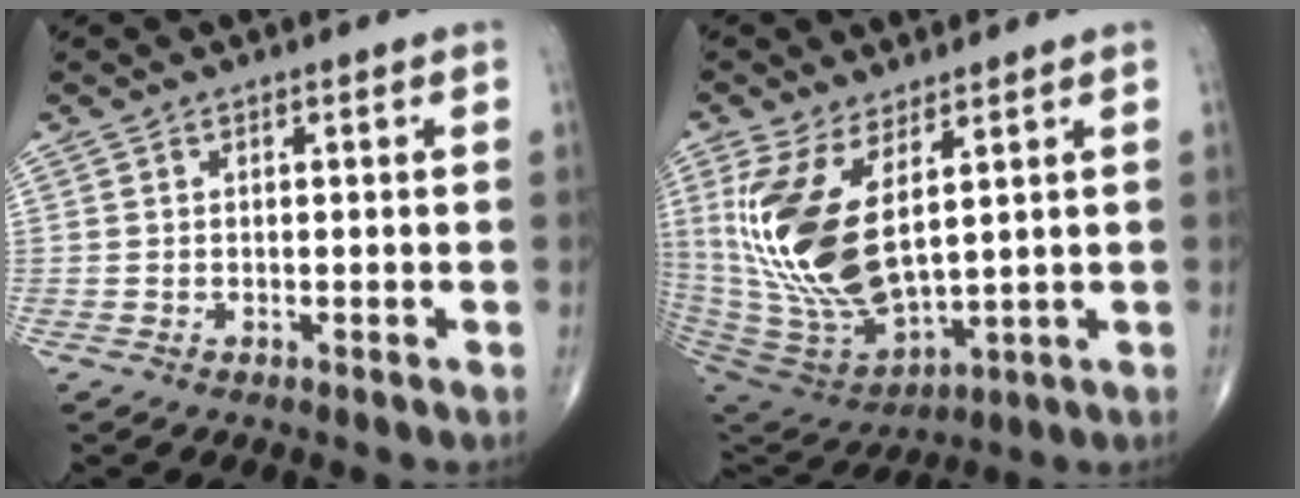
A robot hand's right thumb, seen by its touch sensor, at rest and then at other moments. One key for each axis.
{"total": 17.8, "fx": 5.1, "fy": 8.1, "fz": 15.1, "tx": -0.316, "ty": -0.038, "tz": 0.117}